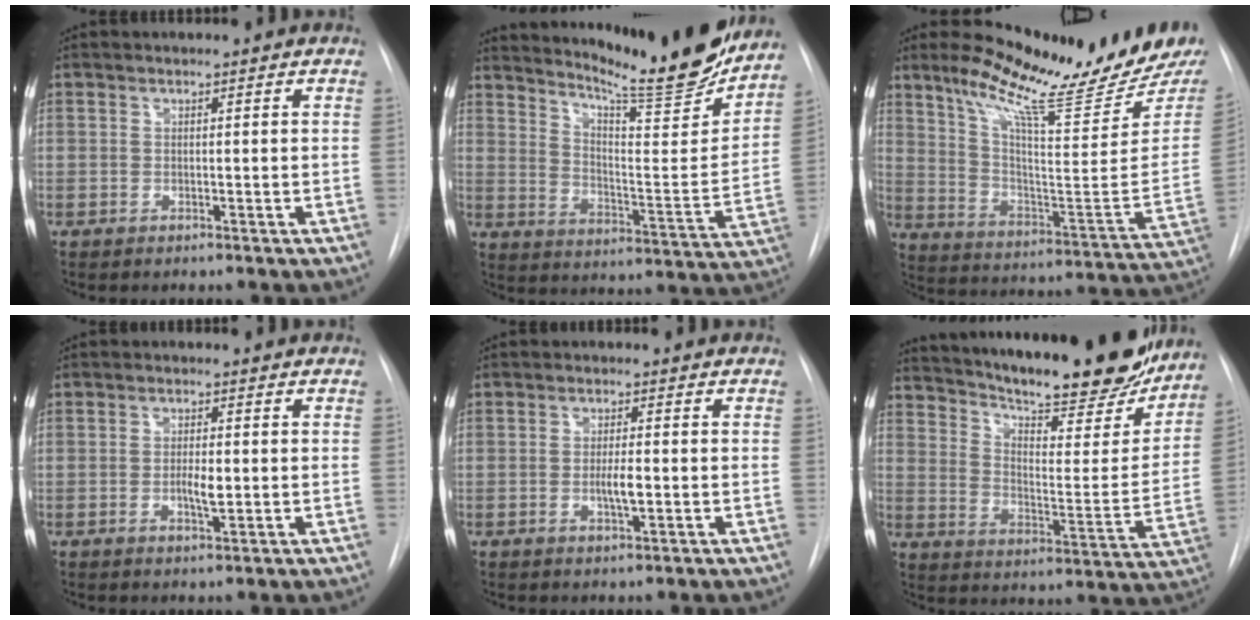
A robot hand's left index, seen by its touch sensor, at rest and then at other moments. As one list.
[{"total": 20.8, "force": [18.8, 1.1, 8.8], "torque": [-0.135, -0.079, 0.258]}, {"total": 21.2, "force": [17.8, 0.4, 11.5], "torque": [-0.182, -0.082, 0.261]}, {"total": 2.9, "force": [-0.7, 0.8, 2.7], "torque": [-0.050, -0.006, -0.010]}, {"total": 3.0, "force": [-0.9, 0.6, 2.9], "torque": [-0.053, -0.007, -0.013]}, {"total": 27.0, "force": [23.1, 5.1, 13.0], "torque": [-0.210, -0.053, 0.310]}]